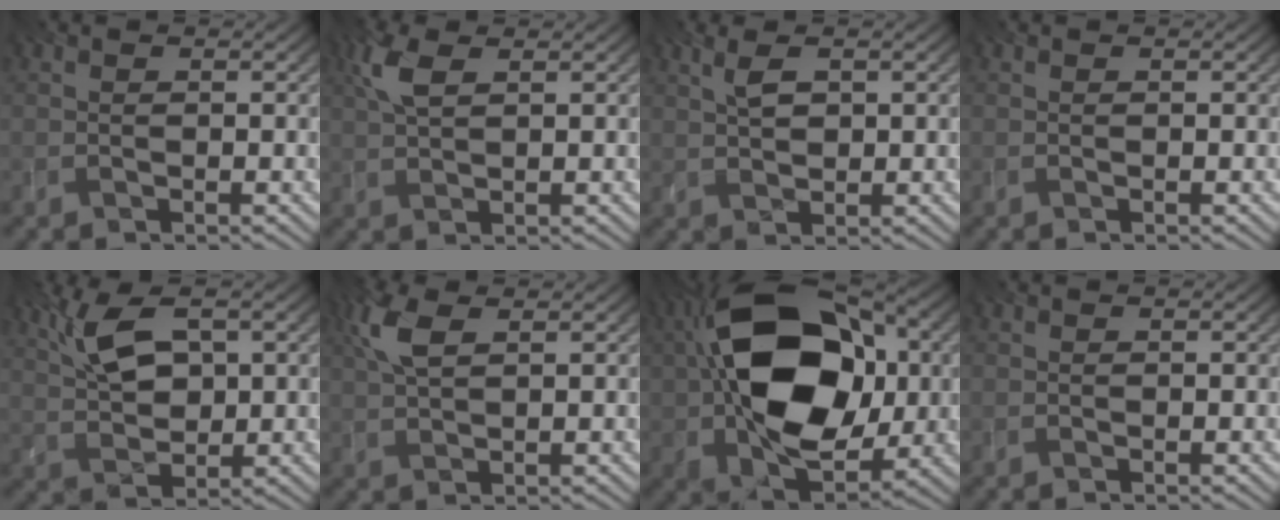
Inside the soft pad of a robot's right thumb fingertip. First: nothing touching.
{"total": 4.1, "force": [1.7, 1.7, 3.3], "torque": [-0.089, 0.009, 0.035]}
{"total": 3.1, "force": [1.2, 1.5, 2.5], "torque": [-0.058, 0.003, 0.026]}
{"total": 0.0}
{"total": 7.8, "force": [3.2, 3.8, 6.1], "torque": [-0.140, 0.010, 0.063]}
{"total": 4.8, "force": [2.0, 1.9, 3.9], "torque": [-0.107, 0.009, 0.040]}
{"total": 18.2, "force": [0.9, 11.7, 14.0], "torque": [-0.251, 0.011, 0.009]}
{"total": 0.0}